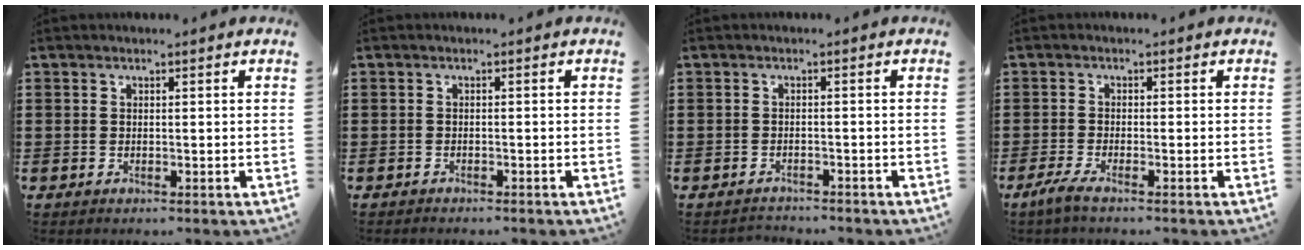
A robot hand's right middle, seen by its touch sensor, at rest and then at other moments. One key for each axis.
{"total": 0.8, "fx": -0.8, "fy": 0.2, "fz": -0.1, "tx": 0.000, "ty": 0.003, "tz": -0.018}
{"total": 1.4, "fx": -1.4, "fy": 0.2, "fz": -0.1, "tx": -0.003, "ty": 0.003, "tz": -0.031}
{"total": 2.2, "fx": -1.5, "fy": 0.2, "fz": 1.5, "tx": -0.033, "ty": 0.000, "tz": -0.031}